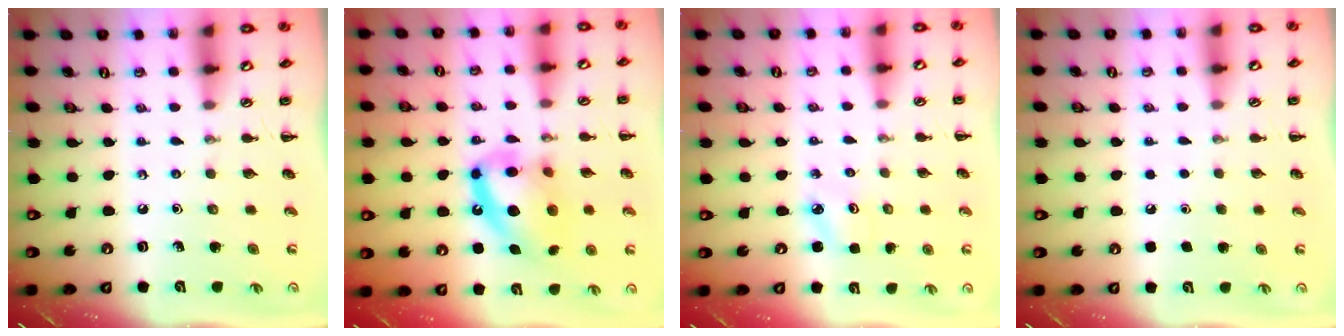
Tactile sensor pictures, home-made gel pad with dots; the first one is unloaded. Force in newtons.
{"total": 15.4, "press": 15.1, "slide": 3.2}
{"total": 2.5, "press": 2.4, "slide": 0.6}
{"total": 1.7, "press": 1.7, "slide": 0.1}